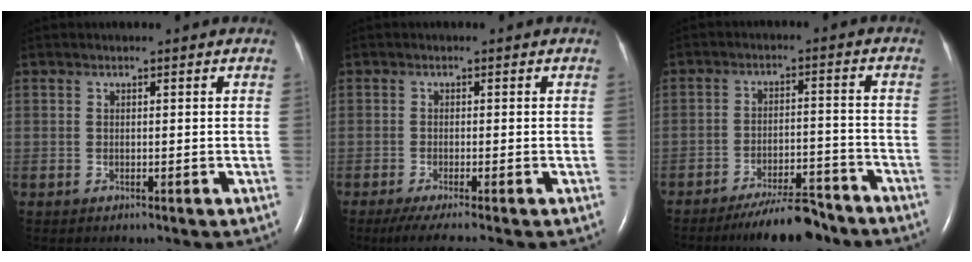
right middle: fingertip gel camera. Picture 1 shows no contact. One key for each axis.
{"total": 4.9, "fx": -3.9, "fy": -0.7, "fz": 2.9, "tx": -0.041, "ty": -0.015, "tz": -0.066}
{"total": 8.9, "fx": -7.7, "fy": 1.5, "fz": 4.1, "tx": -0.059, "ty": -0.006, "tz": -0.128}